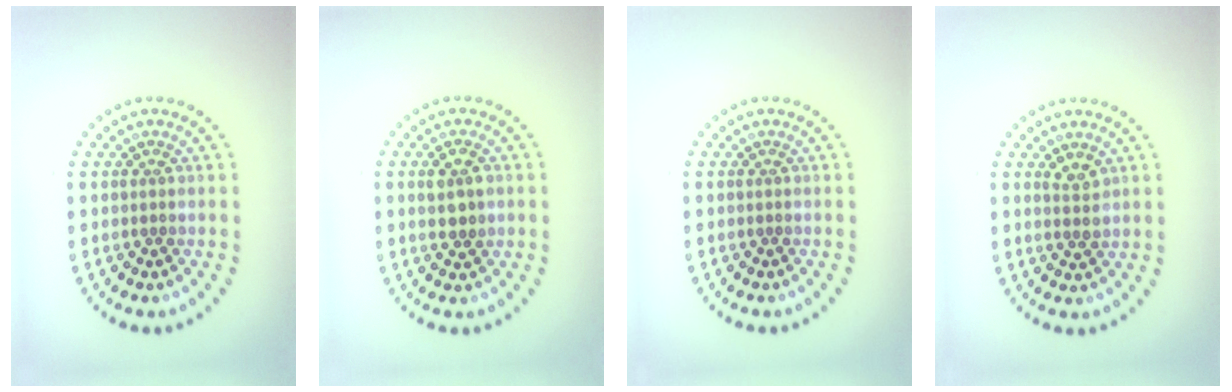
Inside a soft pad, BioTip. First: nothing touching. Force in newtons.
{"total": 2.4, "press": 2.4, "slide": 0.4}
{"total": 0.0}
{"total": 1.6, "press": 1.4, "slide": 0.6}